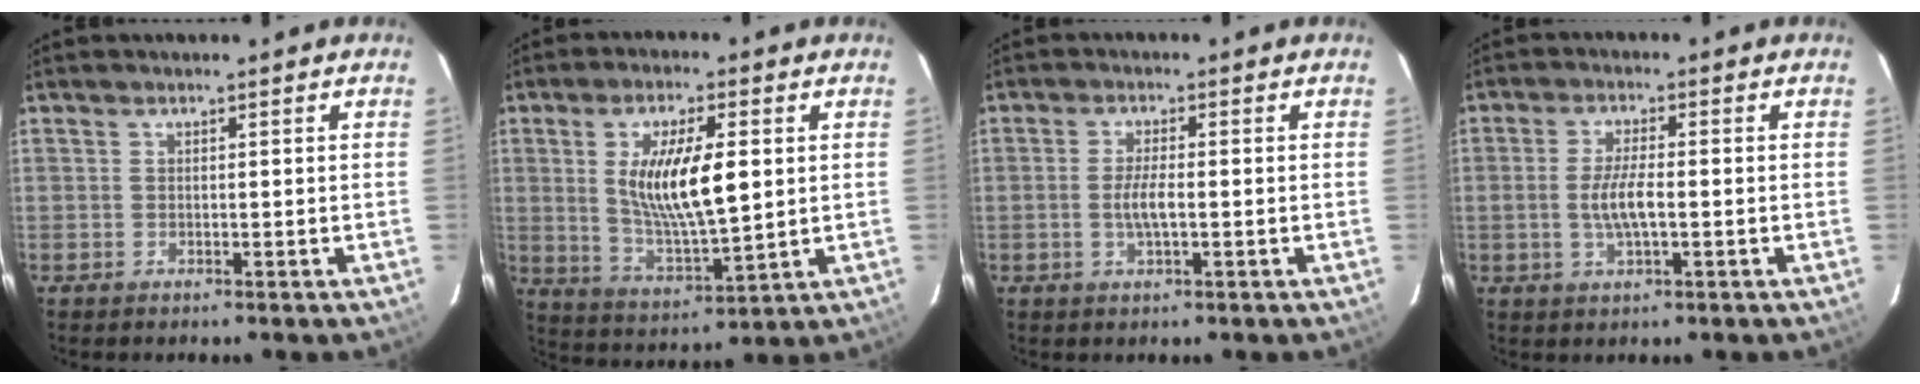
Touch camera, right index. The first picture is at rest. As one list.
[{"total": 13.6, "force": [2.1, 4.3, 12.7], "torque": [-0.232, -0.008, 0.047]}, {"total": 3.8, "force": [-0.8, 0.9, 3.6], "torque": [-0.071, -0.002, -0.013]}, {"total": 6.4, "force": [-1.0, 1.8, 6.0], "torque": [-0.119, -0.002, -0.018]}]